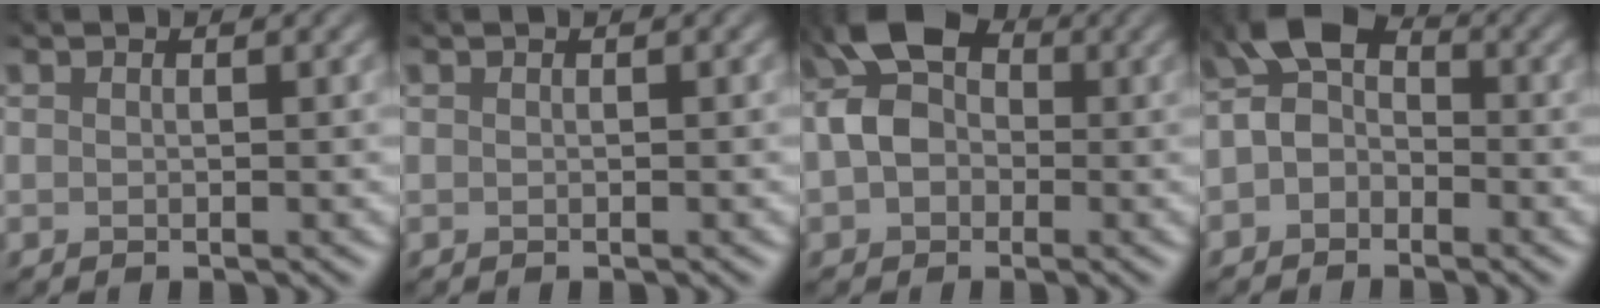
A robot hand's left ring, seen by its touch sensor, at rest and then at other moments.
{"total": 0.0}
{"total": 7.2, "force": [0.1, 5.2, 5.0], "torque": [-0.090, 0.024, -0.013]}
{"total": 5.6, "force": [-1.3, 4.0, 3.6], "torque": [-0.060, 0.020, -0.035]}